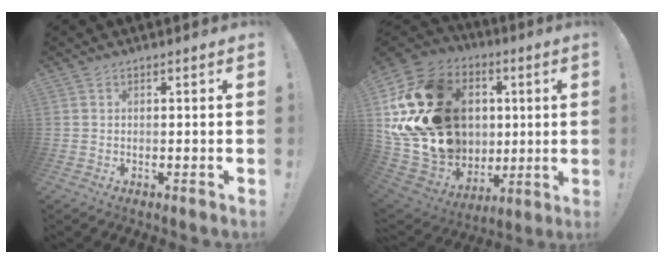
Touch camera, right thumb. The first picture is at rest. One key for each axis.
{"total": 26.3, "fx": 5.4, "fy": 20.9, "fz": 15.0, "tx": -0.272, "ty": -0.025, "tz": 0.163}